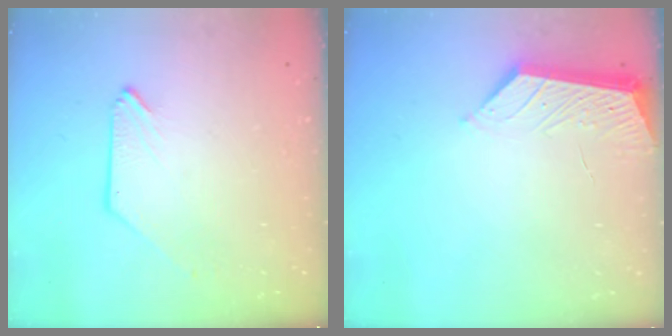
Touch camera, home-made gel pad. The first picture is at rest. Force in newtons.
{"total": 4.1, "press": 4.1, "slide": 0.5}